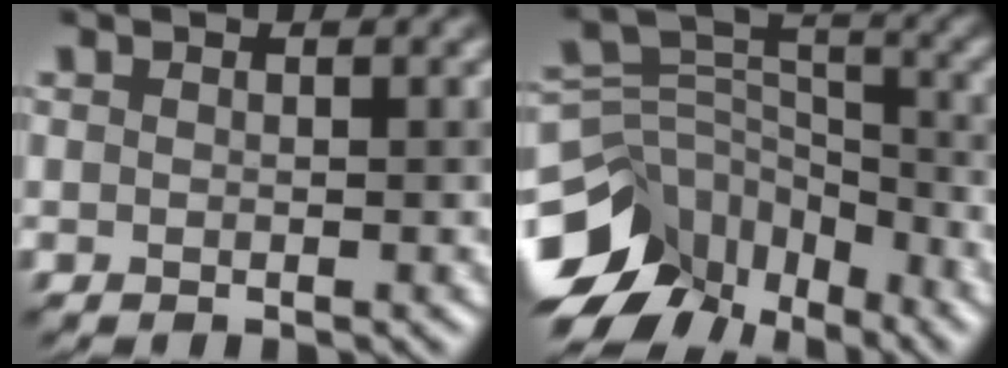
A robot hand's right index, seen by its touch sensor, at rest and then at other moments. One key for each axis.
{"total": 13.8, "fx": -9.0, "fy": 8.9, "fz": 5.5, "tx": -0.131, "ty": 0.000, "tz": -0.121}